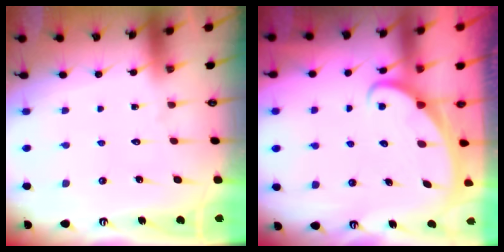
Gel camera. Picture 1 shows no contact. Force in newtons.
{"total": 2.5, "press": 2.5, "slide": 0.3}